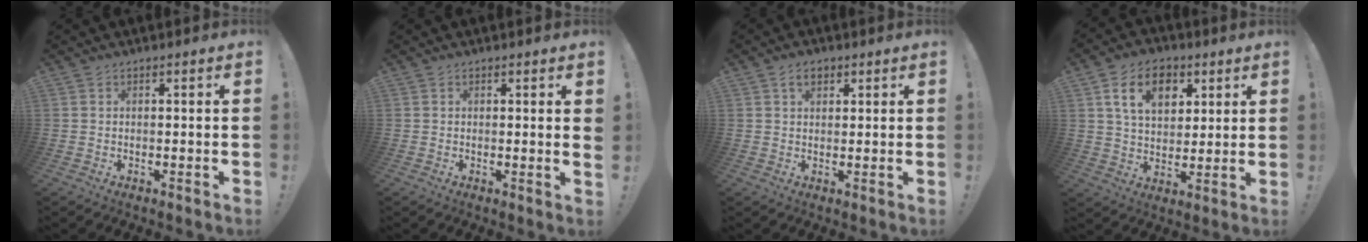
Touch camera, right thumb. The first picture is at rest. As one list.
[{"total": 1.4, "force": [0.8, -0.3, 1.1], "torque": [-0.011, -0.006, 0.011]}, {"total": 3.8, "force": [2.0, 2.4, 2.2], "torque": [-0.031, 0.000, 0.035]}, {"total": 13.1, "force": [5.6, 8.9, 7.8], "torque": [-0.130, -0.005, 0.107]}]